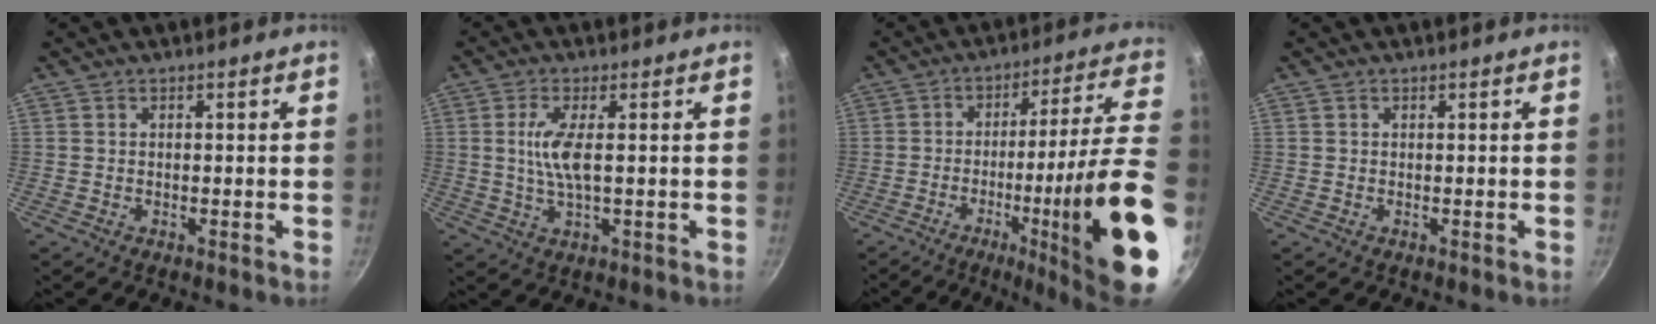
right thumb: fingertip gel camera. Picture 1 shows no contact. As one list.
[{"total": 6.3, "force": [0.7, 1.7, 6.0], "torque": [-0.132, -0.001, 0.014]}, {"total": 23.8, "force": [-7.9, 2.5, 22.3], "torque": [-0.302, 0.028, -0.114]}, {"total": 0.0}]